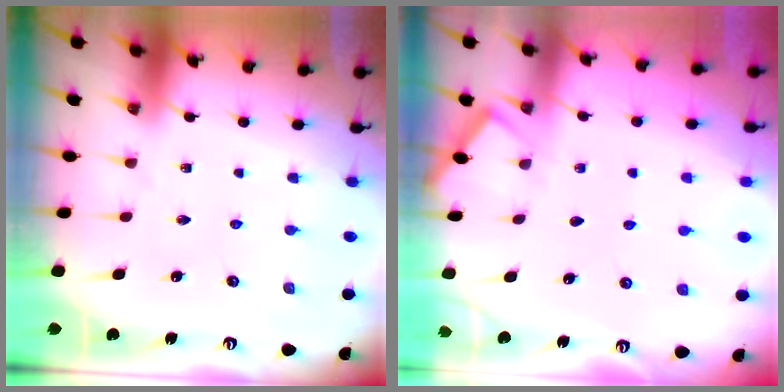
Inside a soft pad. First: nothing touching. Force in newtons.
{"total": 2.7, "press": 2.6, "slide": 0.3}